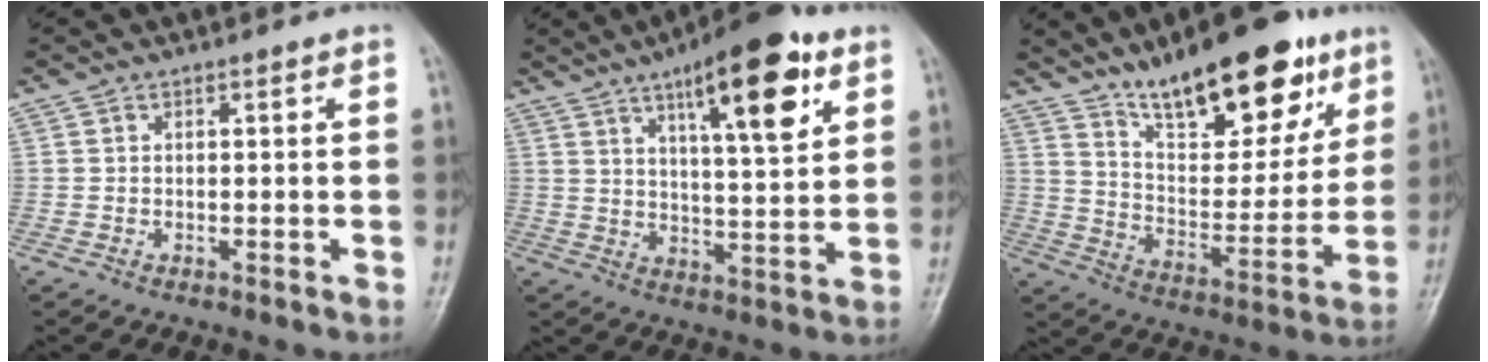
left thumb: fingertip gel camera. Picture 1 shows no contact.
{"total": 16.3, "force": [8.2, 4.7, 13.3], "torque": [-0.176, -0.030, 0.122]}
{"total": 22.1, "force": [14.5, 8.1, 14.5], "torque": [-0.174, -0.063, 0.238]}